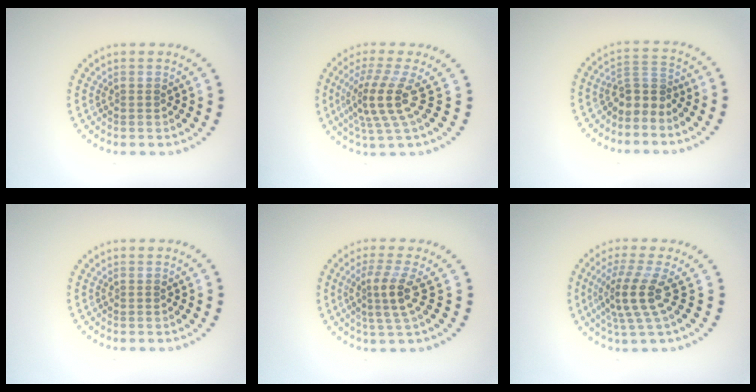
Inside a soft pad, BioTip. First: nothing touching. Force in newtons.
{"total": 4.1, "press": 3.0, "slide": 2.8}
{"total": 2.7, "press": 1.9, "slide": 1.9}
{"total": 0.0}
{"total": 3.0, "press": 2.4, "slide": 1.9}
{"total": 3.8, "press": 2.8, "slide": 2.6}